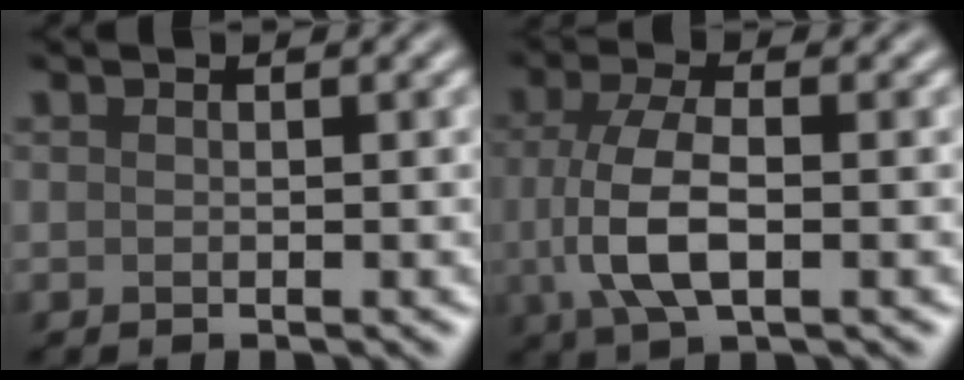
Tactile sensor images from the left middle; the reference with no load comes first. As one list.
[{"total": 5.8, "force": [-0.5, 2.5, 5.2], "torque": [-0.117, -0.001, -0.012]}]